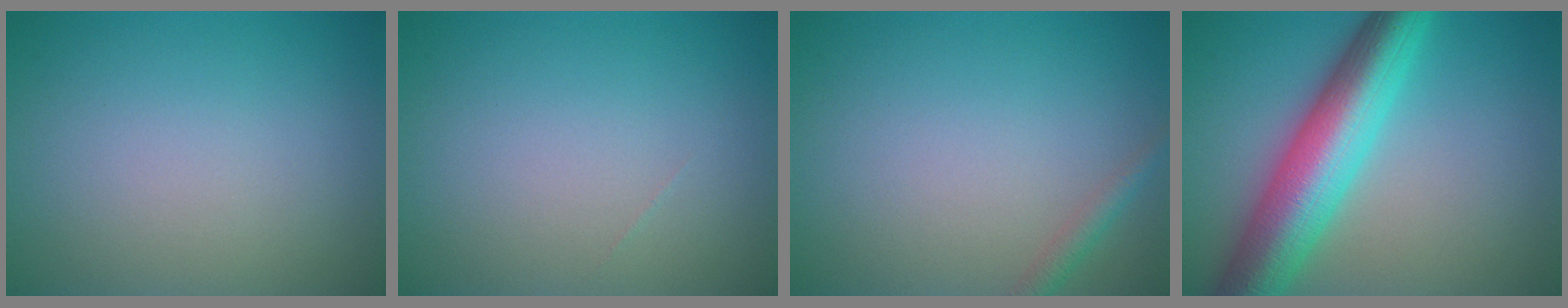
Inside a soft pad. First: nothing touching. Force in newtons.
{"total": 0.0}
{"total": 1.4, "press": 1.4, "slide": 0.1}
{"total": 9.5, "press": 9.5, "slide": 0.3}